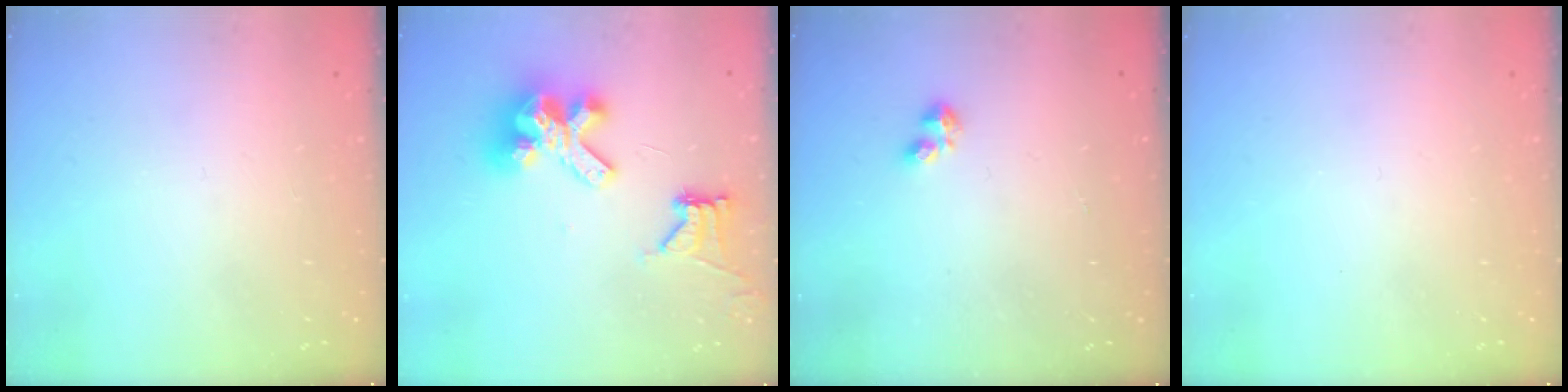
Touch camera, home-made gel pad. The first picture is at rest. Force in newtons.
{"total": 14.3, "press": 14.2, "slide": 1.7}
{"total": 2.2, "press": 2.2, "slide": 0.4}
{"total": 0.0}